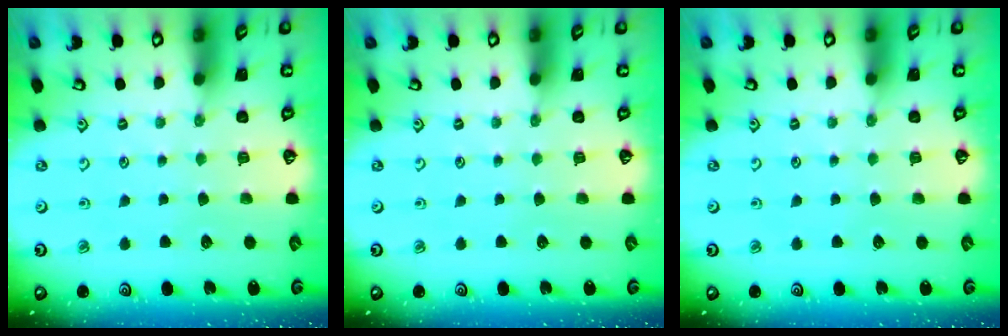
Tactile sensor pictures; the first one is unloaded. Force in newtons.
{"total": 0.0}
{"total": 0.0}